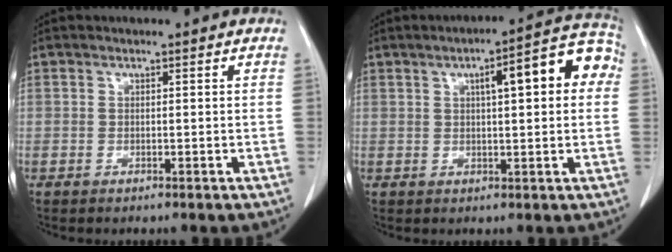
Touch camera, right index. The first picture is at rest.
{"total": 10.8, "force": [2.7, 2.4, 10.2], "torque": [-0.132, 0.036, 0.029]}